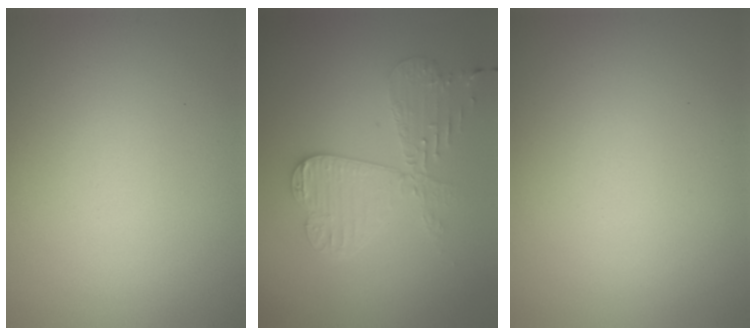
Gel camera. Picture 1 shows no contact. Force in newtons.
{"total": 4.2, "press": 3.7, "slide": 2.0}
{"total": 0.0}